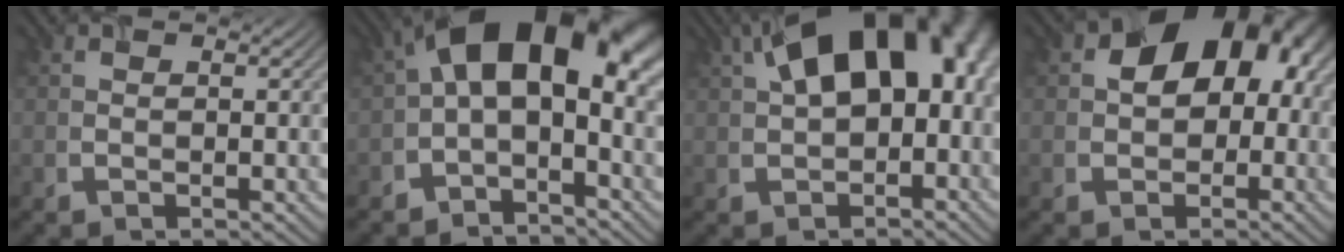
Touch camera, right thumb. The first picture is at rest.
{"total": 13.0, "force": [1.7, 7.2, 10.7], "torque": [-0.169, 0.020, 0.018]}
{"total": 16.0, "force": [3.3, 9.1, 12.7], "torque": [-0.177, 0.023, 0.047]}
{"total": 11.6, "force": [2.4, 8.2, 7.8], "torque": [-0.099, 0.009, 0.029]}